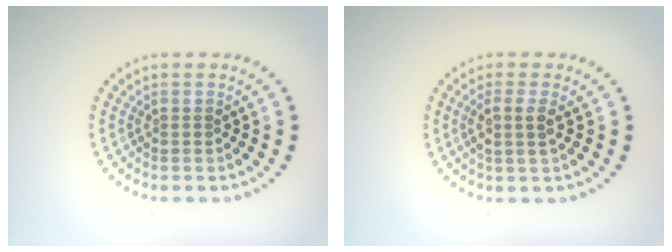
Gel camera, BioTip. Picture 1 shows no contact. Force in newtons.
{"total": 2.0, "press": 1.8, "slide": 1.0}